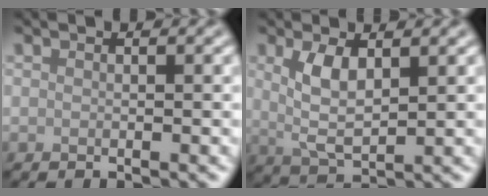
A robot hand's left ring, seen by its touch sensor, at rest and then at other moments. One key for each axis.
{"total": 3.8, "fx": 1.3, "fy": 1.5, "fz": 3.3, "tx": -0.070, "ty": -0.004, "tz": 0.029}